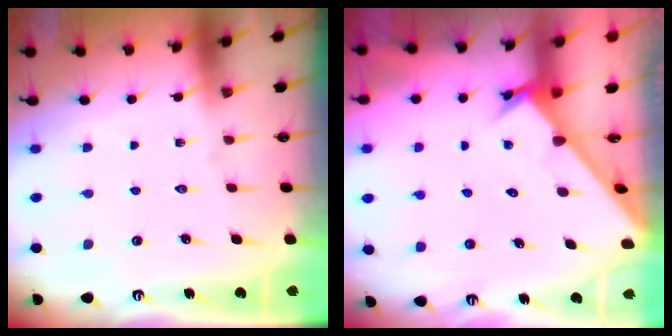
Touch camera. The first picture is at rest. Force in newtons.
{"total": 2.6, "press": 2.6, "slide": 0.2}